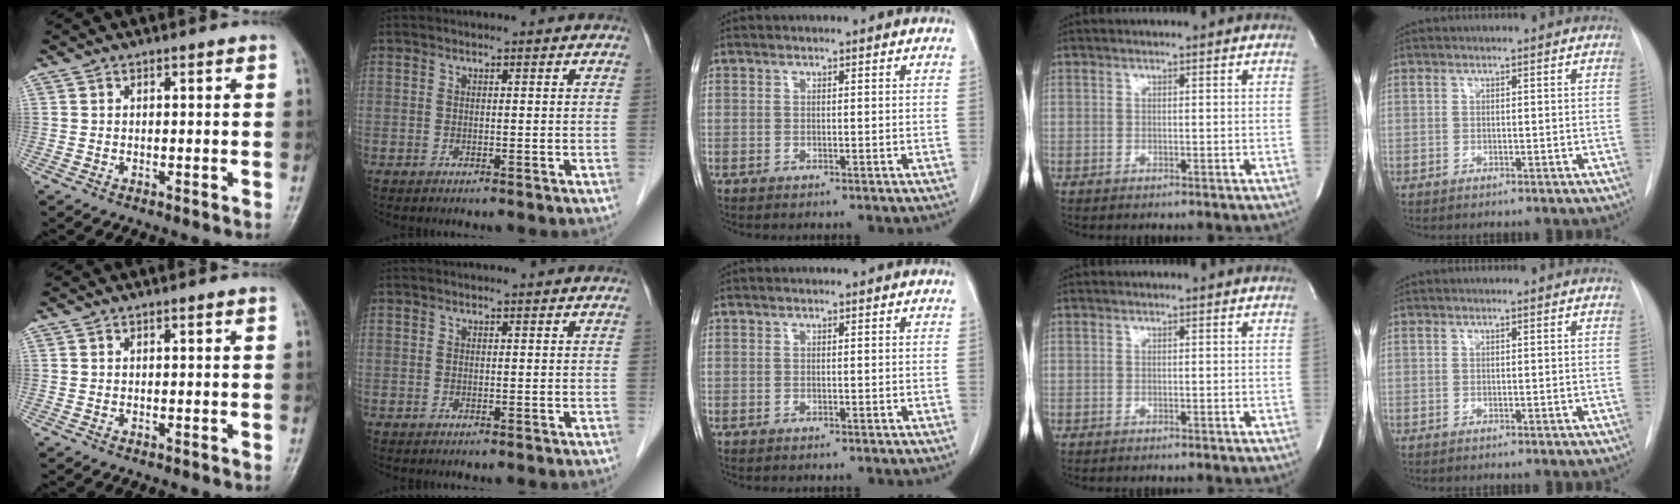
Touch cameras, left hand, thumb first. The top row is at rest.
{}